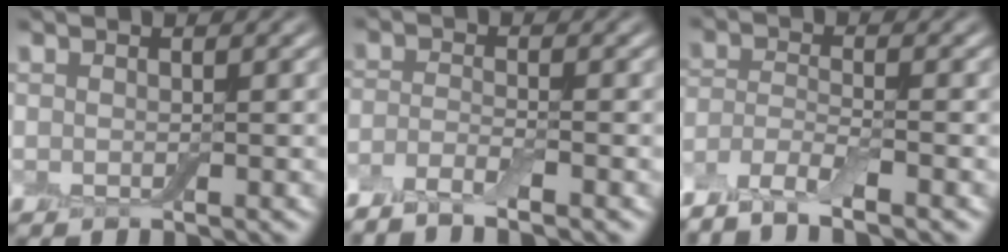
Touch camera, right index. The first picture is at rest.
{"total": 2.6, "force": [-2.1, 0.5, 1.5], "torque": [-0.036, -0.002, -0.051]}
{"total": 4.0, "force": [-3.3, 0.9, 2.1], "torque": [-0.048, -0.006, -0.073]}